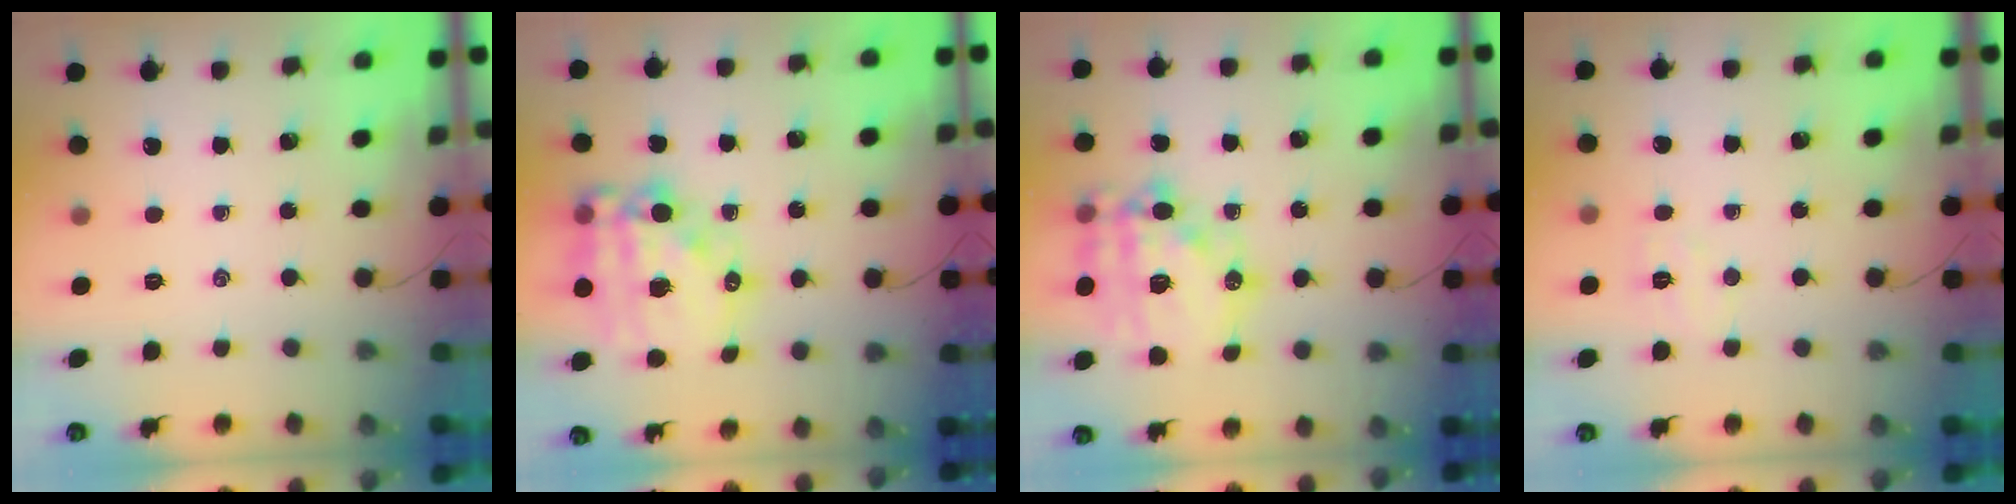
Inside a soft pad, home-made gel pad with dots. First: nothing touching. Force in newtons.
{"total": 19.4, "press": 19.0, "slide": 3.9}
{"total": 20.1, "press": 19.7, "slide": 3.7}
{"total": 4.0, "press": 3.9, "slide": 0.8}